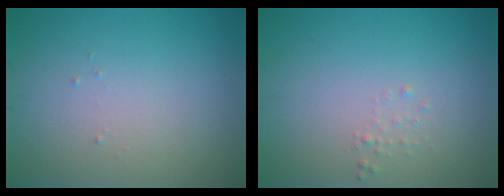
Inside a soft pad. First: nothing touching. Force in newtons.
{"total": 0.5, "press": 0.5, "slide": 0.1}